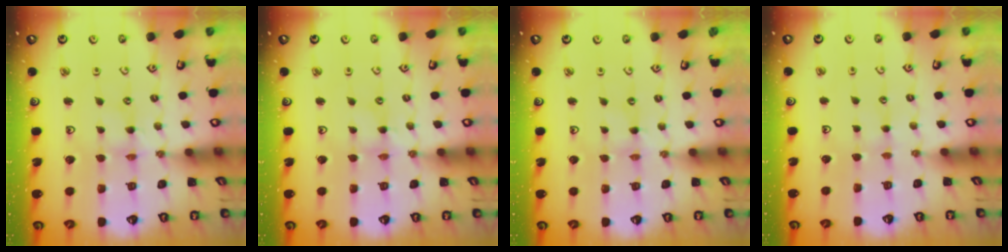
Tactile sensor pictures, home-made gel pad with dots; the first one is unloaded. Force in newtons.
{"total": 1.2, "press": 1.2, "slide": 0.2}
{"total": 0.0}
{"total": 2.1, "press": 2.1, "slide": 0.3}